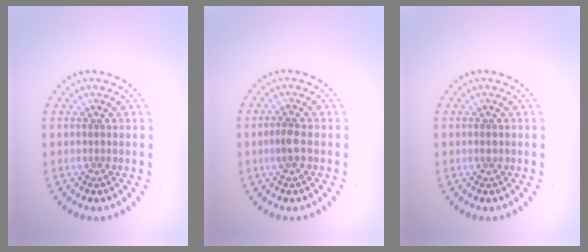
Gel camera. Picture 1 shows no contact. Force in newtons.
{"total": 1.5, "press": 1.4, "slide": 0.6}
{"total": 0.5, "press": 0.5, "slide": 0.0}